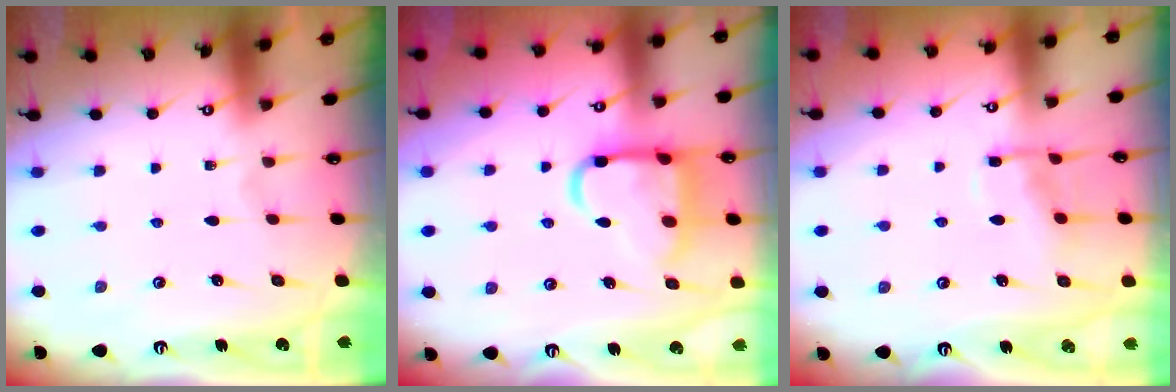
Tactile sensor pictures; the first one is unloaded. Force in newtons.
{"total": 14.8, "press": 14.7, "slide": 1.5}
{"total": 7.6, "press": 7.6, "slide": 0.3}